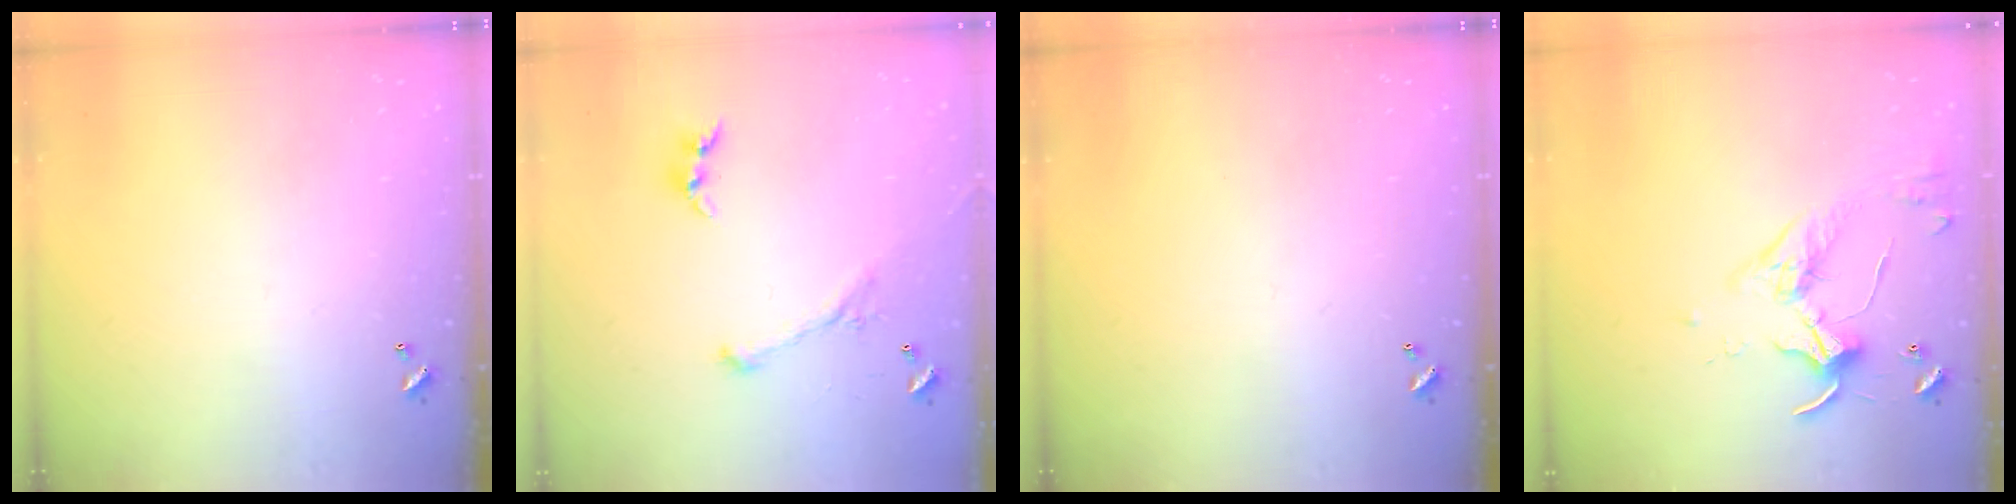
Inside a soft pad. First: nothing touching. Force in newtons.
{"total": 2.8, "press": 2.6, "slide": 0.9}
{"total": 0.0}
{"total": 3.6, "press": 3.5, "slide": 0.7}